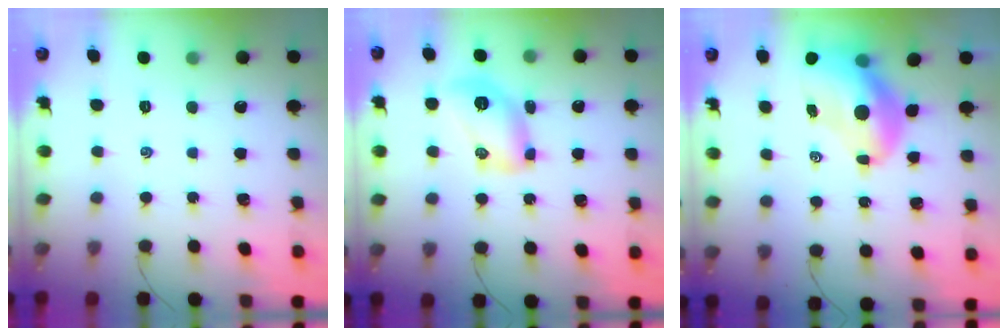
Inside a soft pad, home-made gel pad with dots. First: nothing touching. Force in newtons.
{"total": 9.5, "press": 9.4, "slide": 1.3}
{"total": 10.1, "press": 9.6, "slide": 2.9}